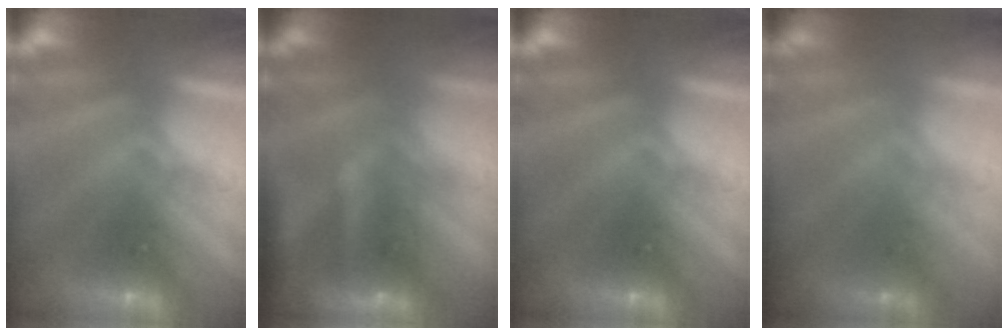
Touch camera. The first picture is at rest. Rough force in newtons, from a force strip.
{"total": 7.2}
{"total": 0.0}
{"total": 1.4}